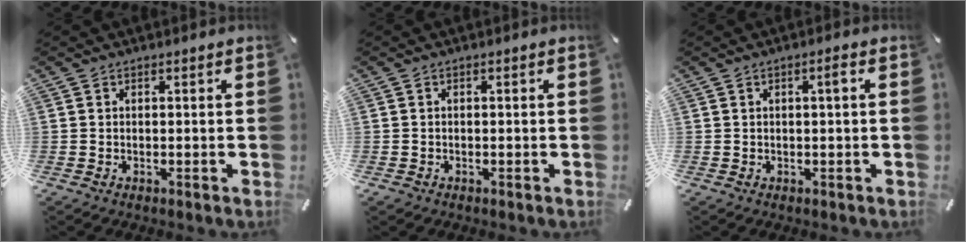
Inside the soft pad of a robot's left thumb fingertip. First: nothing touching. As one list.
[{"total": 0.6, "force": [-0.3, 0.5, 0.2], "torque": [-0.004, 0.002, -0.007]}, {"total": 2.0, "force": [0.3, 0.2, 2.0], "torque": [-0.036, 0.002, 0.003]}]